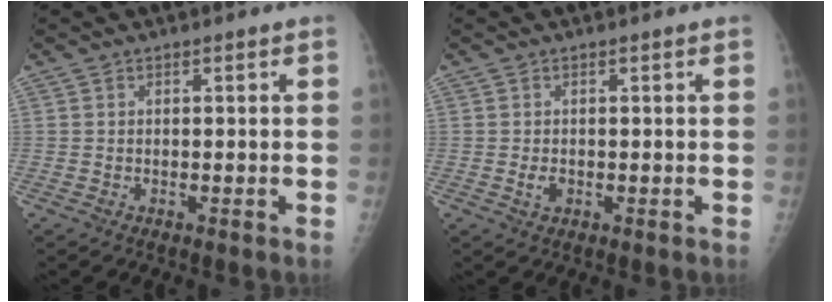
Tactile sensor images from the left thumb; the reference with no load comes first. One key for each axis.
{"total": 1.6, "fx": -0.2, "fy": 1.1, "fz": 1.2, "tx": -0.021, "ty": -0.001, "tz": -0.002}